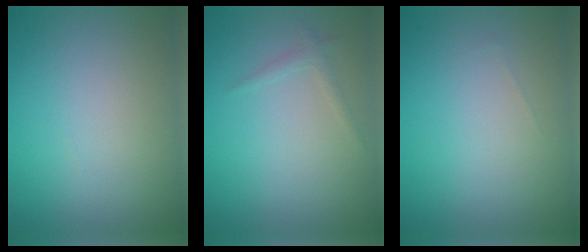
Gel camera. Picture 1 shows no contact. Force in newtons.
{"total": 0.9, "press": 0.9, "slide": 0.0}
{"total": 0.0}